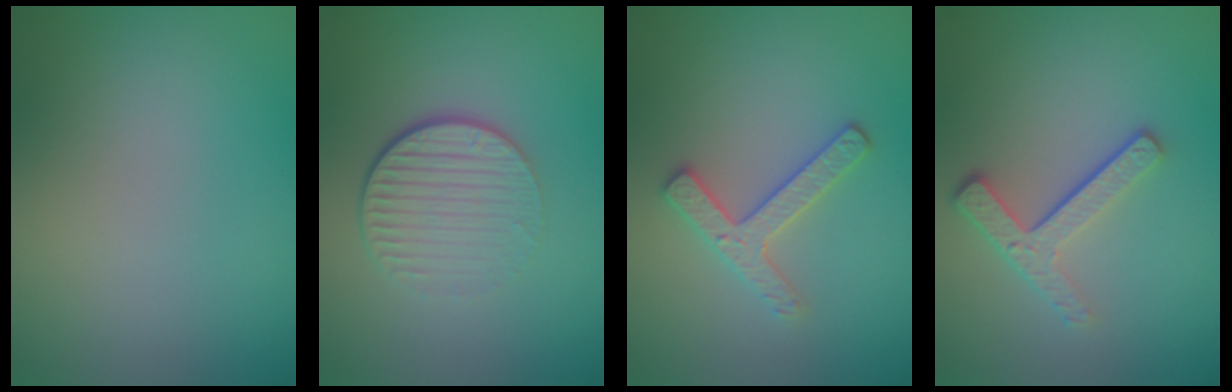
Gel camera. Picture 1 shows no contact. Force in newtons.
{"total": 4.7, "press": 2.8, "slide": 3.7}
{"total": 2.5, "press": 2.5, "slide": 0.4}
{"total": 3.5, "press": 2.5, "slide": 2.5}